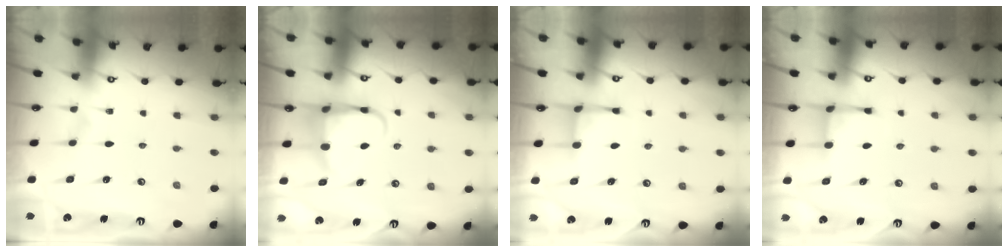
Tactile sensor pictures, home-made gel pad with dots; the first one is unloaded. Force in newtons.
{"total": 5.5, "press": 5.5, "slide": 0.4}
{"total": 3.1, "press": 3.0, "slide": 0.8}
{"total": 3.1, "press": 3.0, "slide": 0.8}